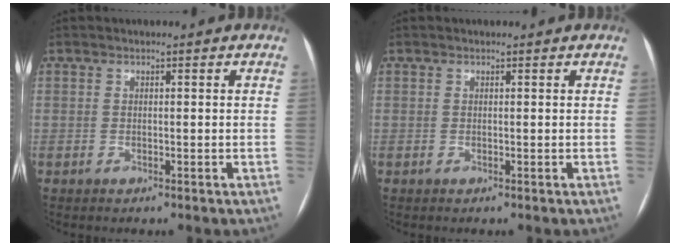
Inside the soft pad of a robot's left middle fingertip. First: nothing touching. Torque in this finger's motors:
{"motor_torque": [0.21, -0.43, -0.01, 0.00]}